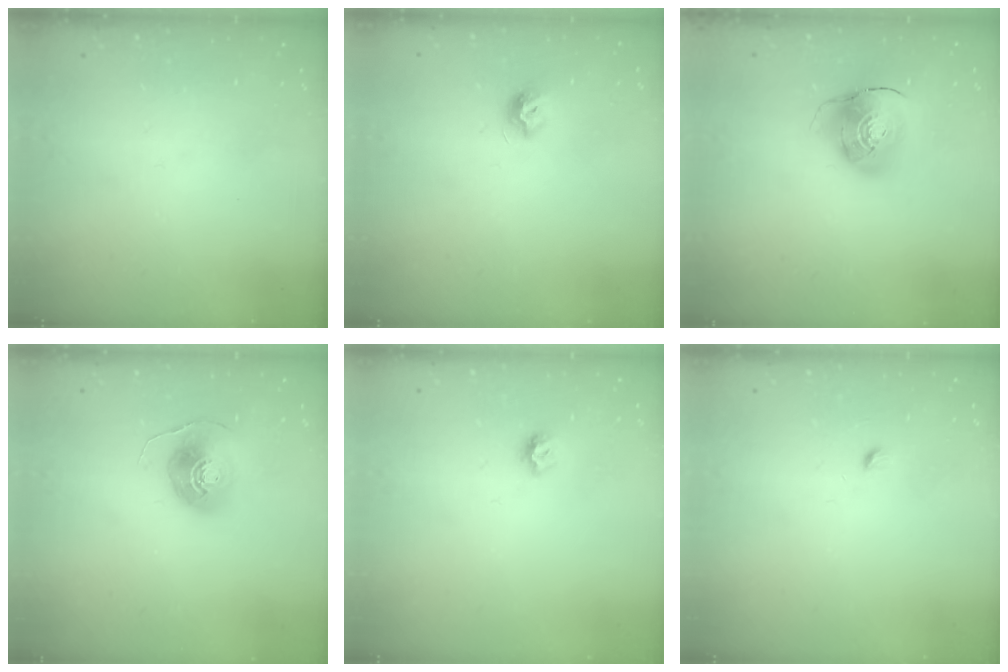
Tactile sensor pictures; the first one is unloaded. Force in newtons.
{"total": 8.2, "press": 8.2, "slide": 0.7}
{"total": 10.4, "press": 10.3, "slide": 1.4}
{"total": 8.3, "press": 8.3, "slide": 0.6}
{"total": 5.8, "press": 5.8, "slide": 0.7}
{"total": 2.9, "press": 2.9, "slide": 0.4}